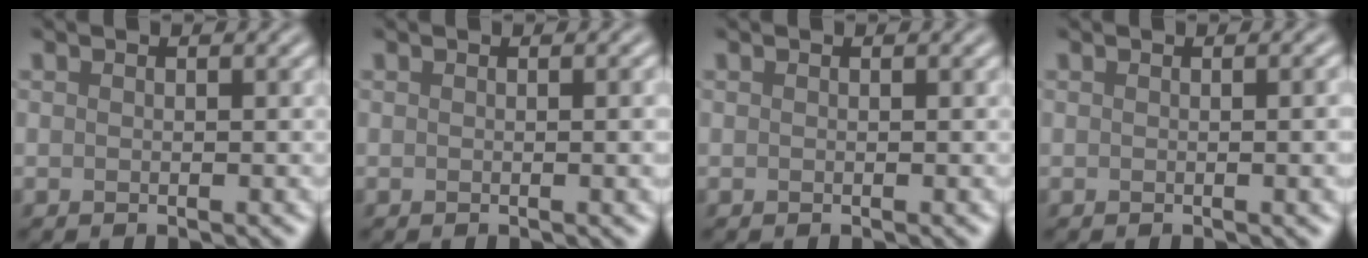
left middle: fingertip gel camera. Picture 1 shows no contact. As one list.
[{"total": 2.2, "force": [0.0, 0.7, 2.1], "torque": [-0.018, 0.003, -0.004]}, {"total": 0.0}, {"total": 2.8, "force": [0.0, 0.9, 2.7], "torque": [-0.021, 0.005, -0.003]}]